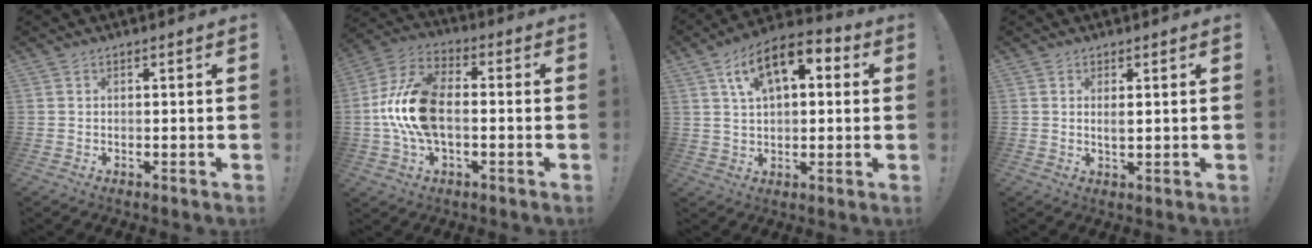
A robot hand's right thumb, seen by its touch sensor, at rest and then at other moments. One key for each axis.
{"total": 16.9, "fx": -1.4, "fy": 10.0, "fz": 13.6, "tx": -0.260, "ty": 0.015, "tz": -0.021}
{"total": 13.7, "fx": 5.3, "fy": 7.1, "fz": 10.4, "tx": -0.169, "ty": -0.006, "tz": 0.095}
{"total": 2.0, "fx": 0.8, "fy": 0.5, "fz": 1.8, "tx": -0.021, "ty": -0.008, "tz": 0.011}